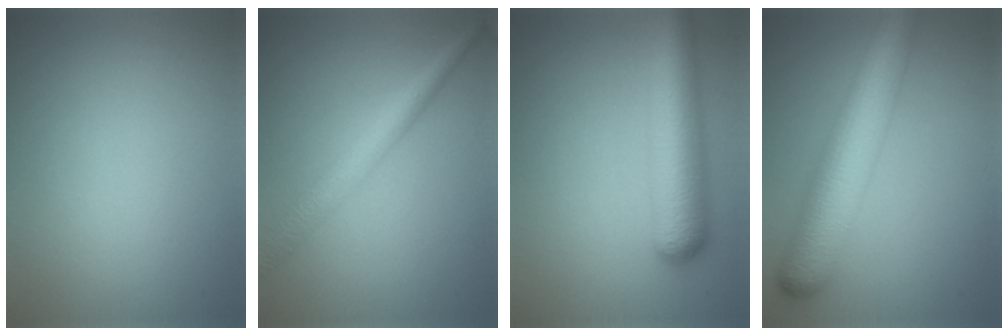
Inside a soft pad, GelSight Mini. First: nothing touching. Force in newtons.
{"total": 3.8, "press": 3.8, "slide": 0.0}
{"total": 7.5, "press": 7.5, "slide": 0.2}
{"total": 9.1, "press": 9.1, "slide": 0.3}